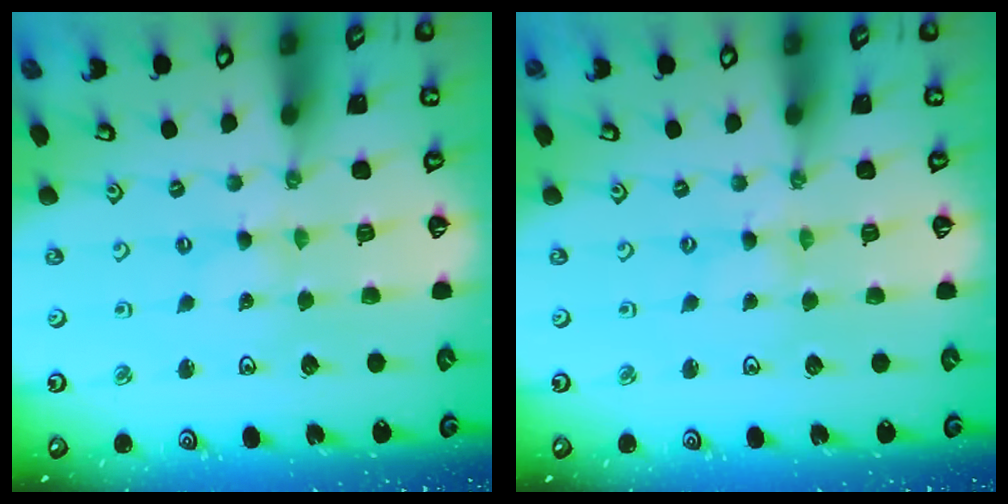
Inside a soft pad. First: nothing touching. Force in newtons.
{"total": 0.0}